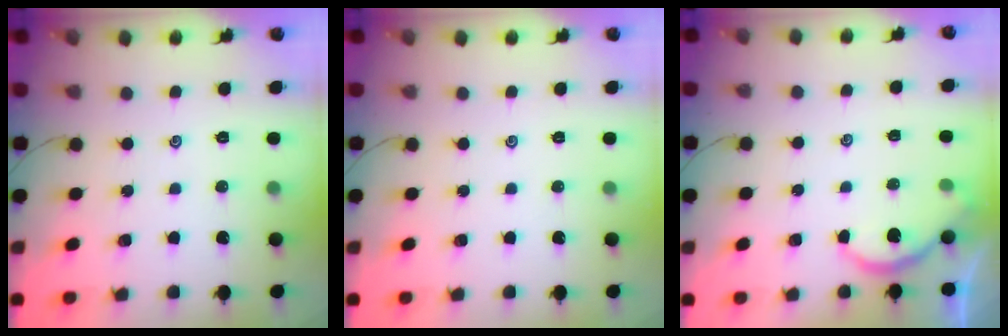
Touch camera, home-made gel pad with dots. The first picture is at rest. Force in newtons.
{"total": 0.0}
{"total": 3.9, "press": 3.9, "slide": 0.3}